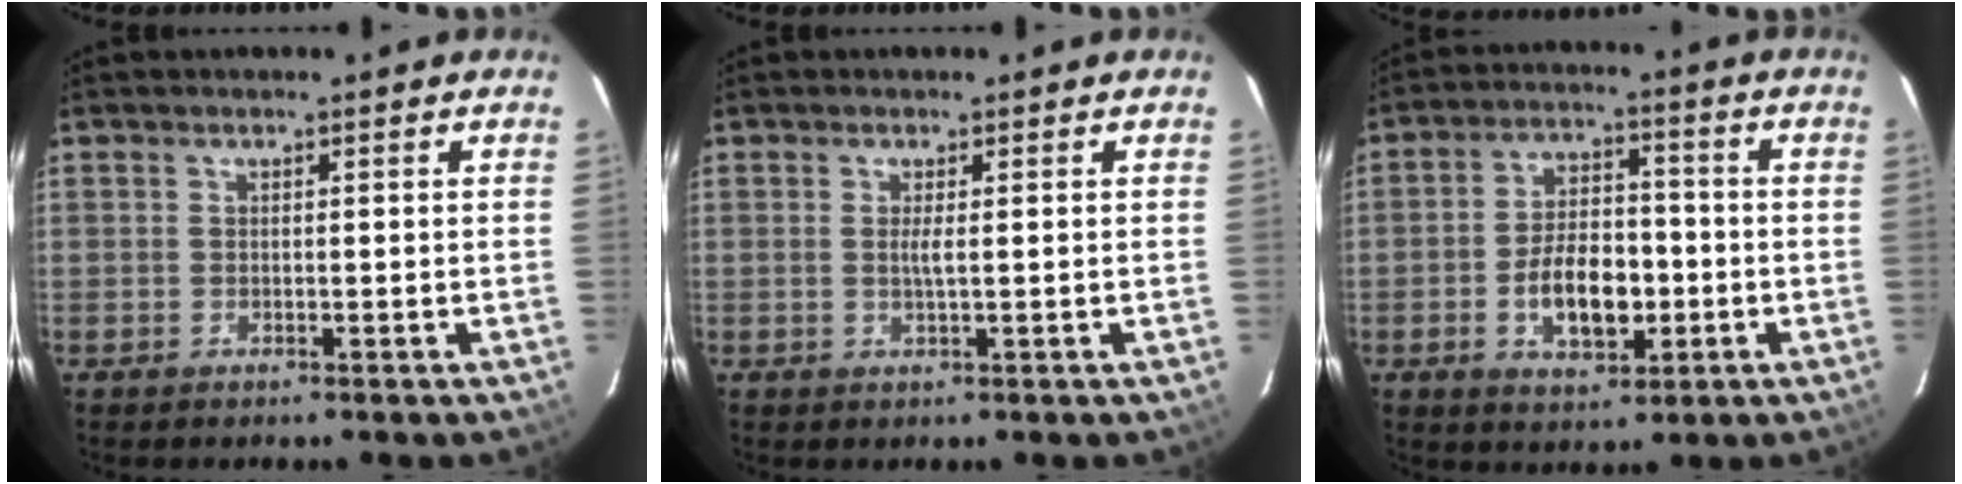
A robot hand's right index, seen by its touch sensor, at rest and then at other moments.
{"total": 1.4, "force": [0.2, -0.1, 1.4], "torque": [-0.028, -0.003, 0.002]}
{"total": 10.6, "force": [-2.9, 5.8, 8.3], "torque": [-0.159, 0.010, -0.039]}